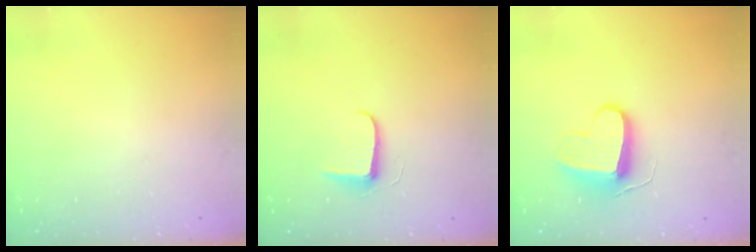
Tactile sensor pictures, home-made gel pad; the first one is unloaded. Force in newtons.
{"total": 6.2, "press": 6.2, "slide": 0.8}
{"total": 10.3, "press": 10.2, "slide": 1.2}